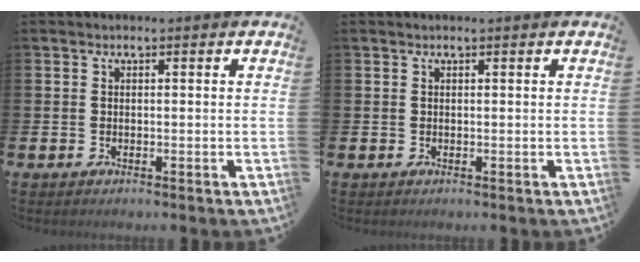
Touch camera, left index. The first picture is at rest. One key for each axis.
{"total": 0.0}